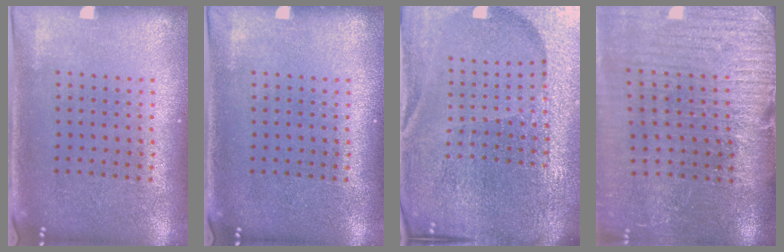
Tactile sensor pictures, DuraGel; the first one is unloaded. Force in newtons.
{"total": 0.0}
{"total": 6.1, "press": 5.4, "slide": 2.8}
{"total": 3.9, "press": 3.5, "slide": 1.8}